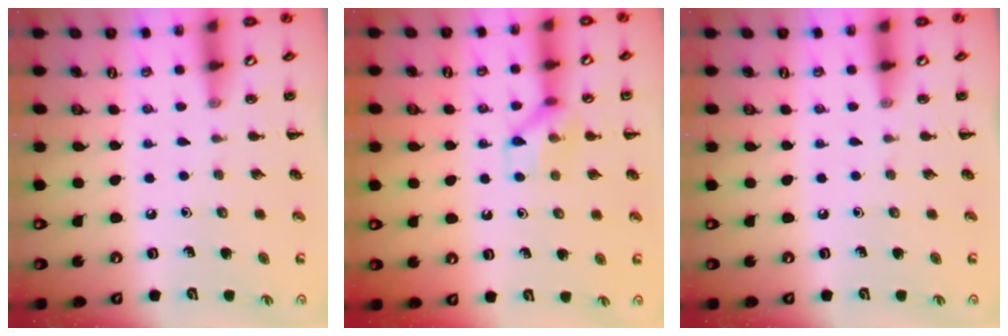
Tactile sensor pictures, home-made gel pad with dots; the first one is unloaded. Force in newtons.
{"total": 9.3, "press": 9.3, "slide": 0.6}
{"total": 0.0}